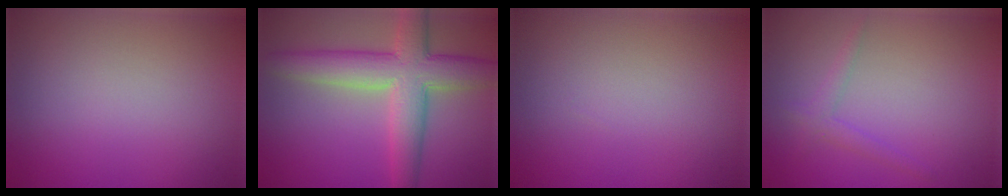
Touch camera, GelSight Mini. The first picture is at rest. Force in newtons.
{"total": 7.5, "press": 7.5, "slide": 0.2}
{"total": 0.0}
{"total": 1.5, "press": 1.5, "slide": 0.0}